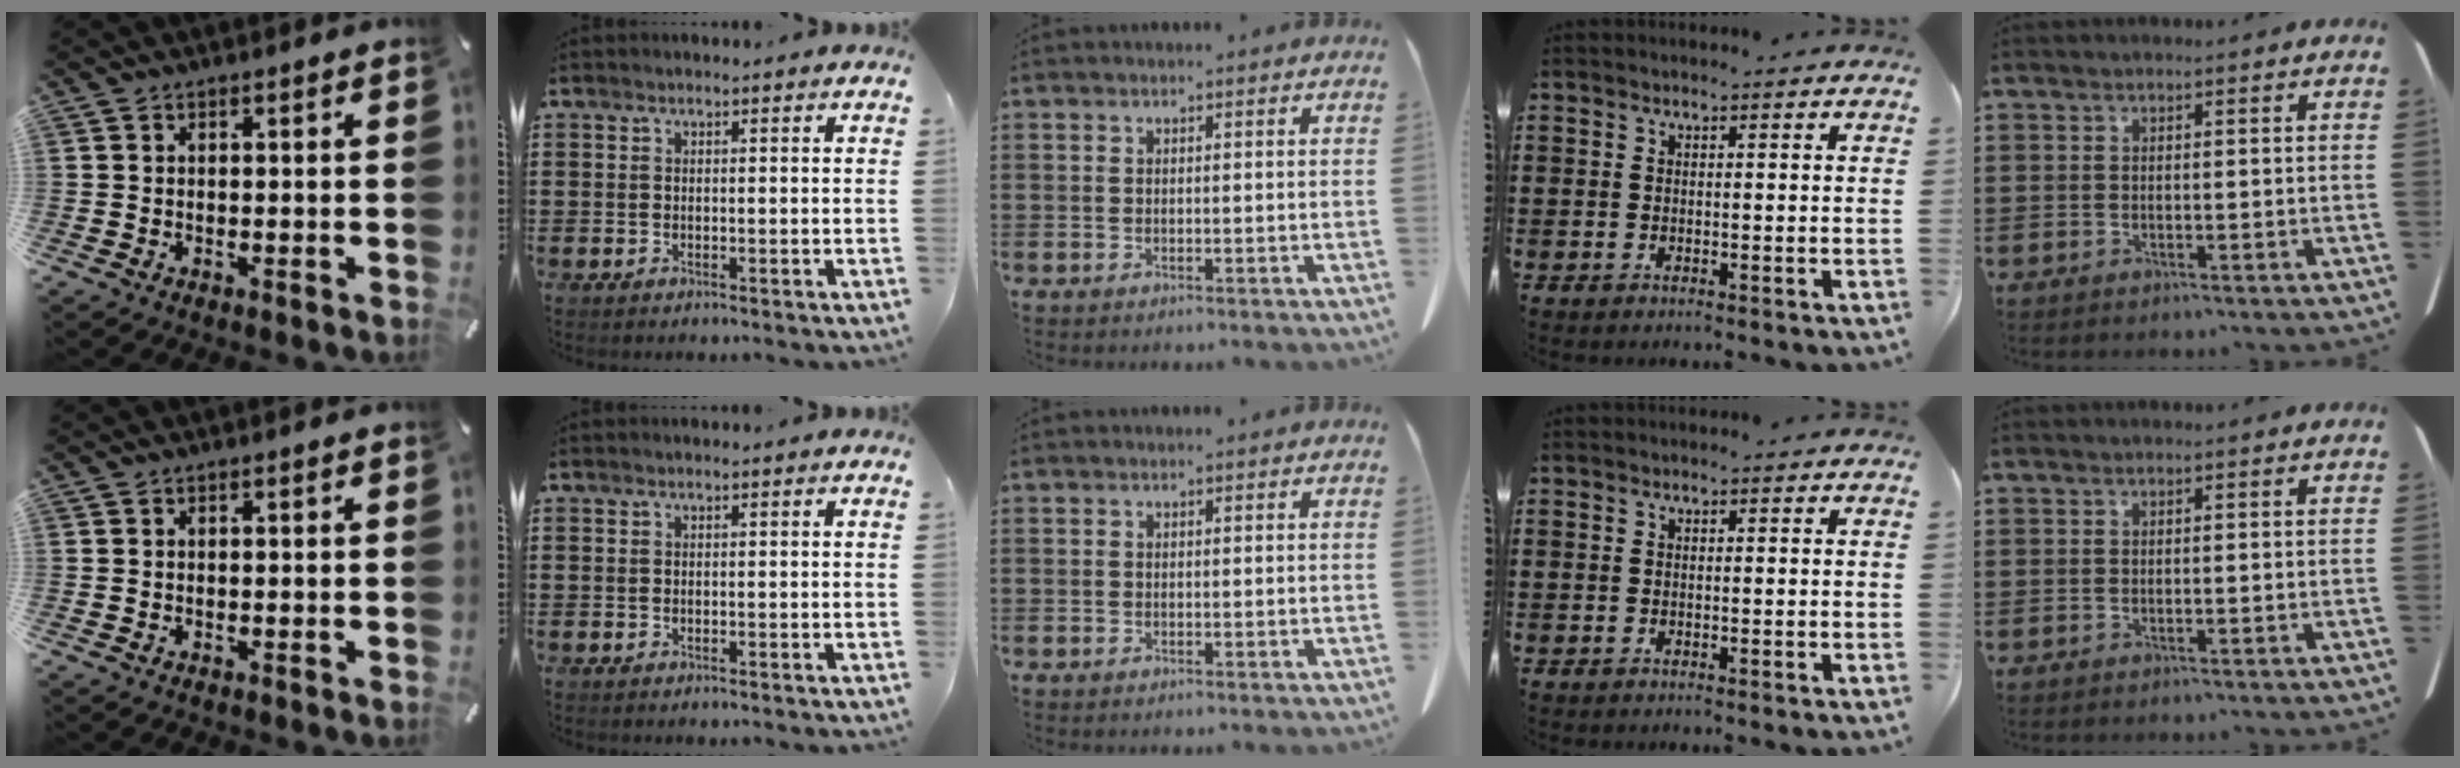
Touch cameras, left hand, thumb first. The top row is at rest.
{}